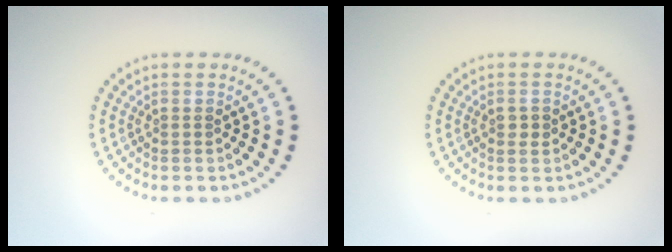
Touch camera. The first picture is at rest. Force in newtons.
{"total": 1.0, "press": 1.0, "slide": 0.2}